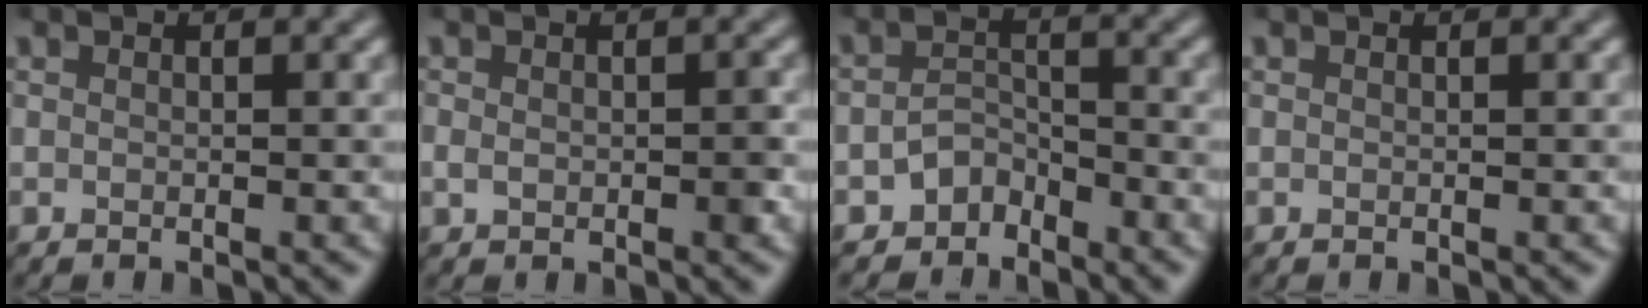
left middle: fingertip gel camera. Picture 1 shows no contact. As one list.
[{"total": 2.0, "force": [-0.4, 1.4, 1.5], "torque": [-0.027, -0.006, -0.007]}, {"total": 2.3, "force": [-1.8, 1.3, 0.6], "torque": [-0.005, 0.011, -0.036]}, {"total": 0.0}]